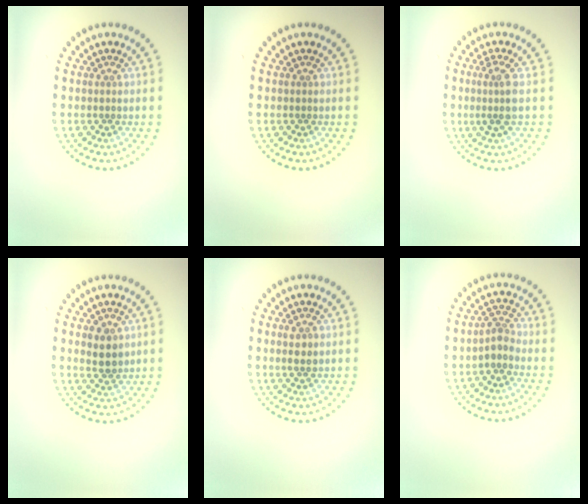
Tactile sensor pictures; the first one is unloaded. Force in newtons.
{"total": 0.0}
{"total": 2.4, "press": 1.9, "slide": 1.5}
{"total": 2.4, "press": 2.2, "slide": 0.8}
{"total": 1.3, "press": 1.3, "slide": 0.2}
{"total": 1.9, "press": 1.5, "slide": 1.2}